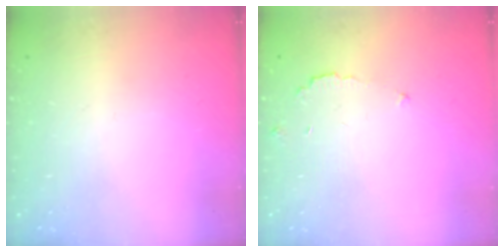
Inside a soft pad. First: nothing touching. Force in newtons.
{"total": 3.1, "press": 3.1, "slide": 0.3}